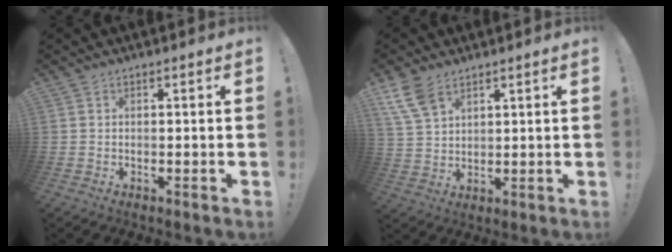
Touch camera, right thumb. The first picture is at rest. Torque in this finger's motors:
{"motor_torque": [0.05, 0.16, 0.22, 0.21, 0.06]}